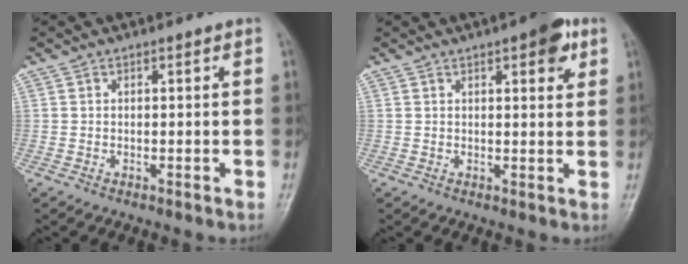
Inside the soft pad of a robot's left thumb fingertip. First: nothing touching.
{"total": 5.6, "force": [2.8, 2.0, 4.4], "torque": [-0.041, -0.007, 0.028]}